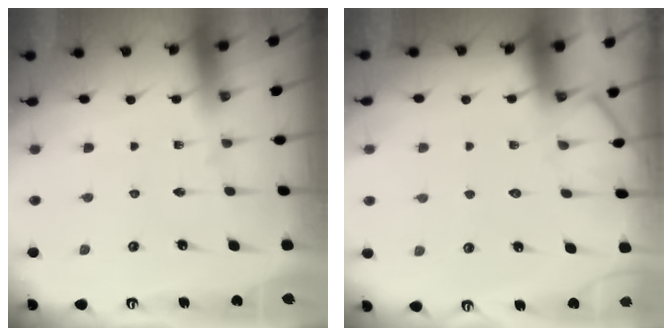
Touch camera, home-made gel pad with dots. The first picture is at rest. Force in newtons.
{"total": 7.2, "press": 7.1, "slide": 0.9}